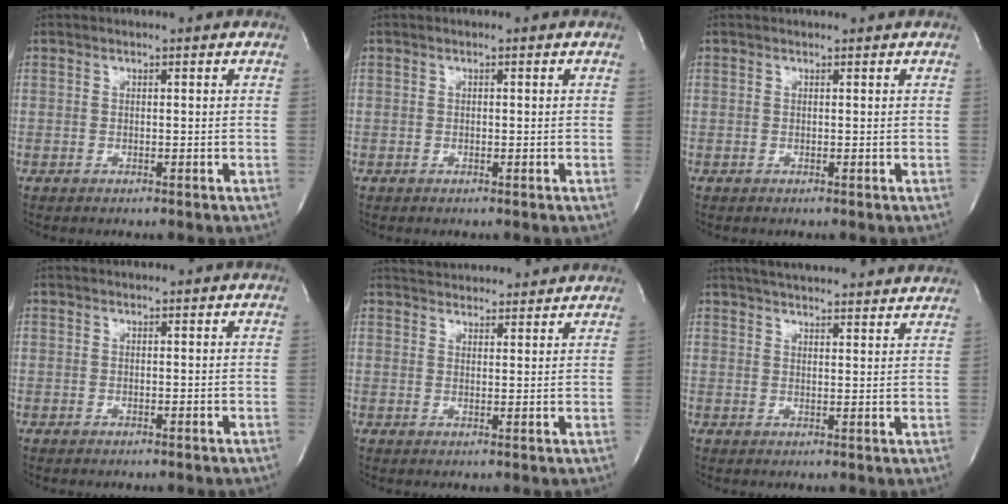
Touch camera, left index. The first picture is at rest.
{"total": 0.0}
{"total": 0.6, "force": [0.6, 0.0, 0.0], "torque": [-0.002, 0.006, 0.009]}
{"total": 0.0}
{"total": 10.5, "force": [10.0, 2.1, 2.2], "torque": [-0.028, 0.026, 0.130]}
{"total": 19.0, "force": [17.6, 2.3, 6.8], "torque": [-0.101, 0.022, 0.225]}